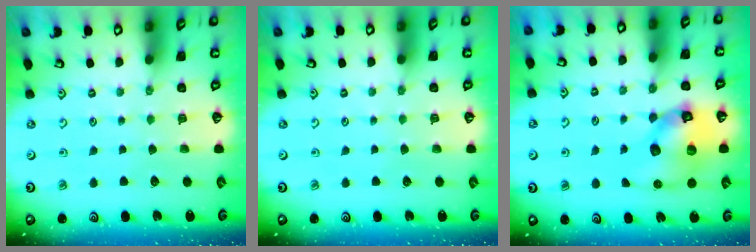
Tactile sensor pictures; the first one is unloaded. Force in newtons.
{"total": 0.0}
{"total": 13.7, "press": 13.5, "slide": 2.1}